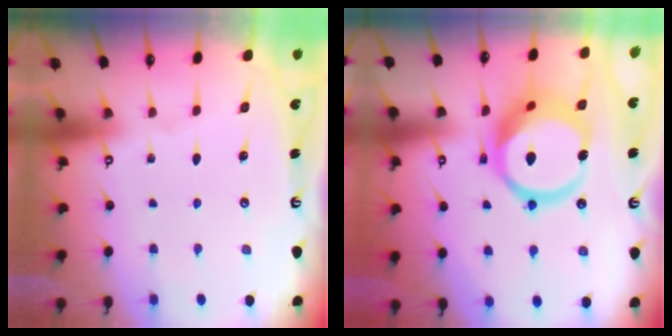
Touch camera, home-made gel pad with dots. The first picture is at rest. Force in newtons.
{"total": 17.3, "press": 17.1, "slide": 2.3}